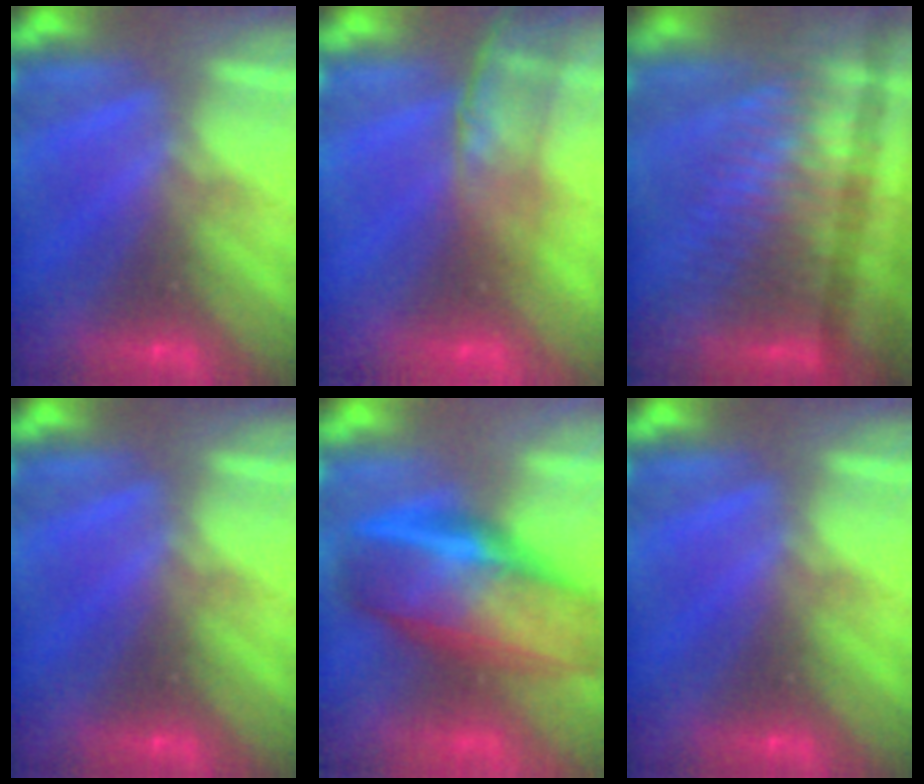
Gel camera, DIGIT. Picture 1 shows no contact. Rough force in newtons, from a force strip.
{"total": 3.1}
{"total": 3.2}
{"total": 0.0}
{"total": 9.6}
{"total": 0.0}